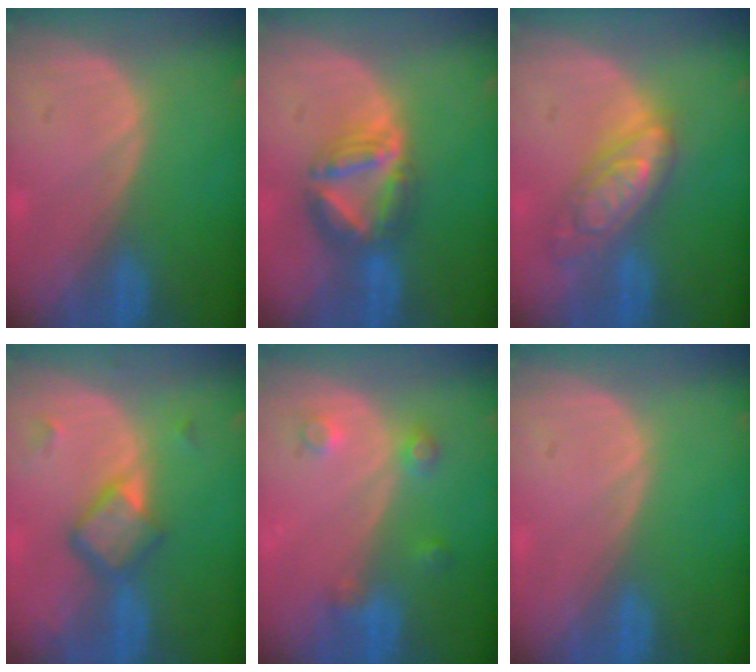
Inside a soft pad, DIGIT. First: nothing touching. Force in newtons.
{"total": 7.5, "press": 6.6, "slide": 3.5}
{"total": 7.5, "press": 7.4, "slide": 0.6}
{"total": 5.9, "press": 5.0, "slide": 3.0}
{"total": 3.6, "press": 3.3, "slide": 1.6}
{"total": 0.0}